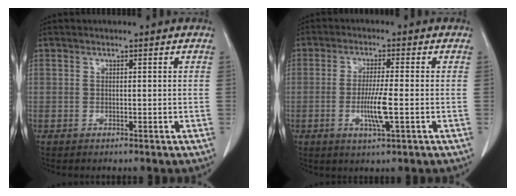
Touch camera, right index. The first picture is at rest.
{"total": 5.7, "force": [-1.3, 0.0, 5.5], "torque": [-0.106, -0.012, -0.024]}